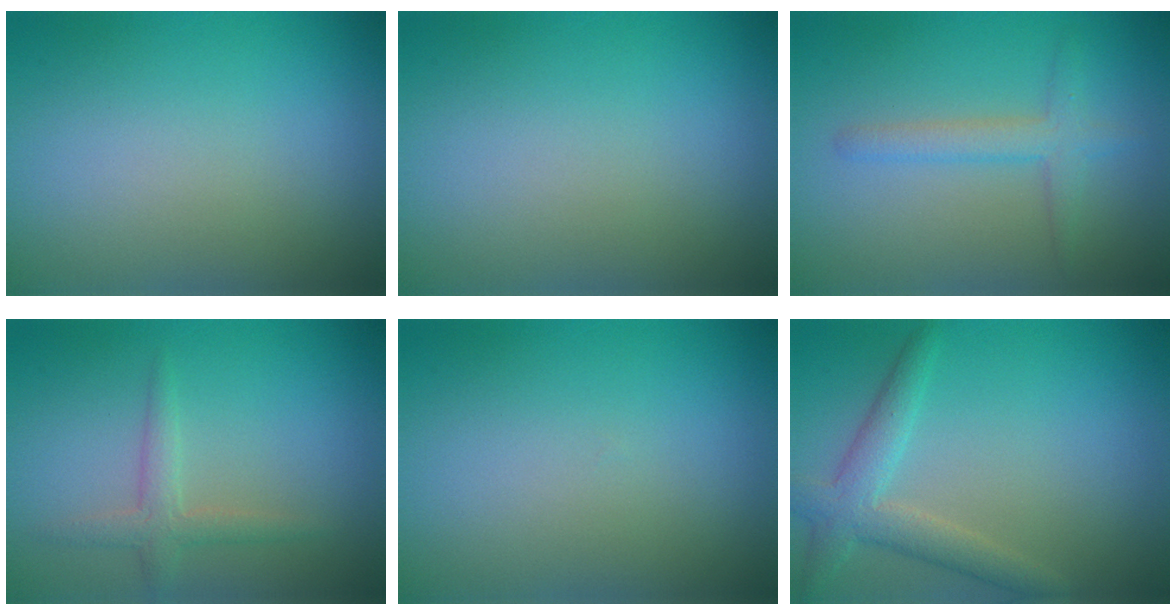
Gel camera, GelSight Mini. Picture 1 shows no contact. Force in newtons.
{"total": 0.0}
{"total": 2.3, "press": 2.3, "slide": 0.0}
{"total": 1.9, "press": 1.9, "slide": 0.1}
{"total": 0.0}
{"total": 3.5, "press": 3.5, "slide": 0.1}